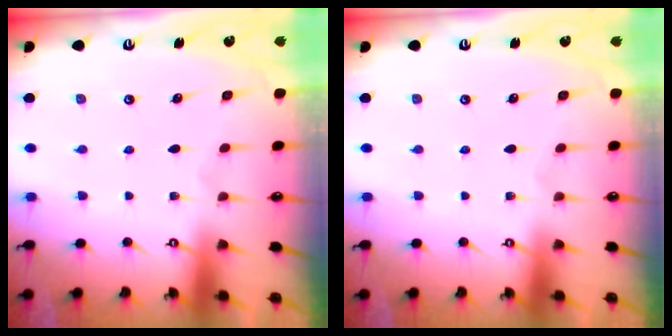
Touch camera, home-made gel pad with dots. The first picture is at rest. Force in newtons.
{"total": 0.0}